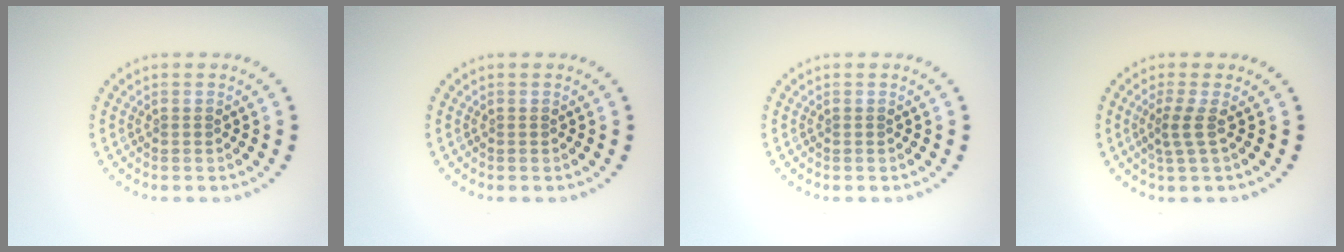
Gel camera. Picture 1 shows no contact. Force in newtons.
{"total": 0.0}
{"total": 0.0}
{"total": 1.9, "press": 1.2, "slide": 1.5}